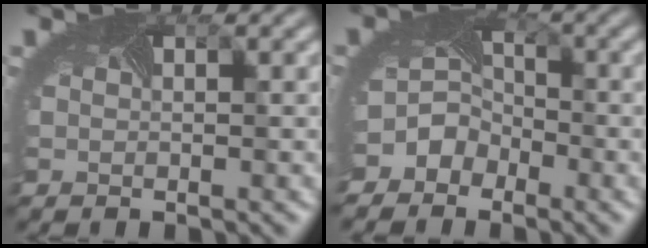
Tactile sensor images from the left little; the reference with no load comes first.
{"total": 4.5, "force": [-2.8, 3.3, 0.8], "torque": [0.015, 0.004, -0.053]}